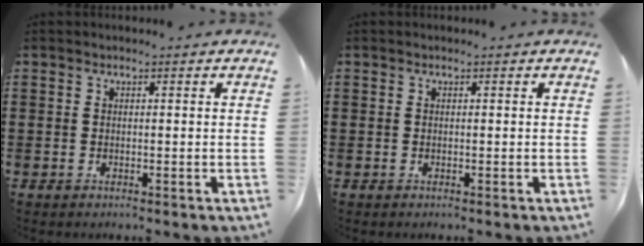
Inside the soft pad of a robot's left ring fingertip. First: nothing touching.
{"total": 0.0}